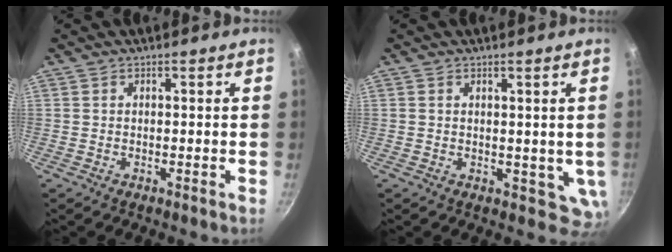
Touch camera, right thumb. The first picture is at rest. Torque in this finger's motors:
{"motor_torque": [0.22, 0.37, -0.11, -0.11, -0.04]}